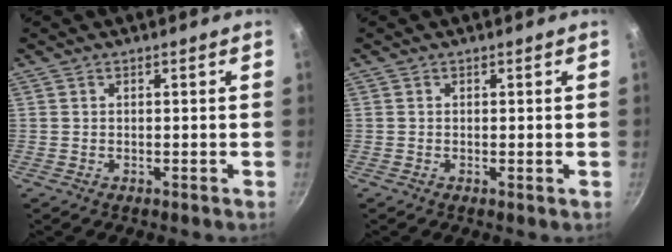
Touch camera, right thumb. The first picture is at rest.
{"total": 0.0}